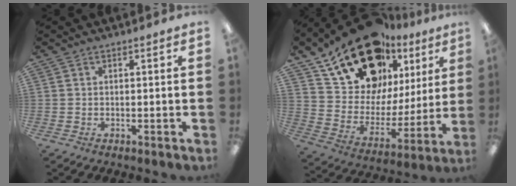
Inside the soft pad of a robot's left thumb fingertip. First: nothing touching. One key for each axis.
{"total": 22.5, "fx": 16.6, "fy": 11.3, "fz": 10.2, "tx": -0.189, "ty": -0.104, "tz": 0.304}